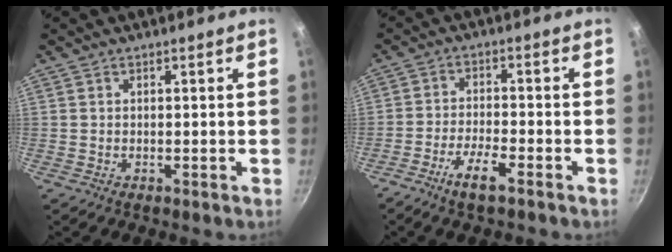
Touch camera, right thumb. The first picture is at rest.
{"total": 5.9, "force": [-3.8, 1.3, 4.3], "torque": [-0.089, 0.024, -0.075]}